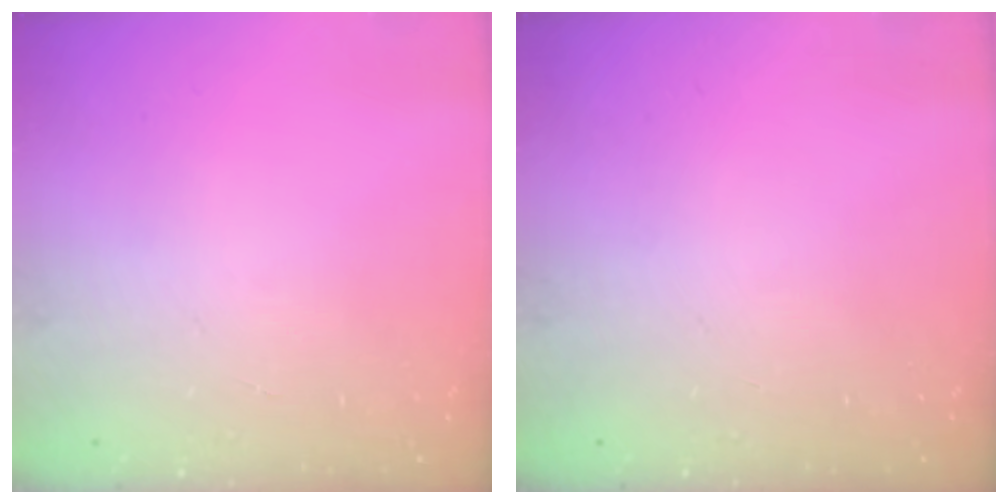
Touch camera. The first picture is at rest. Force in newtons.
{"total": 0.0}